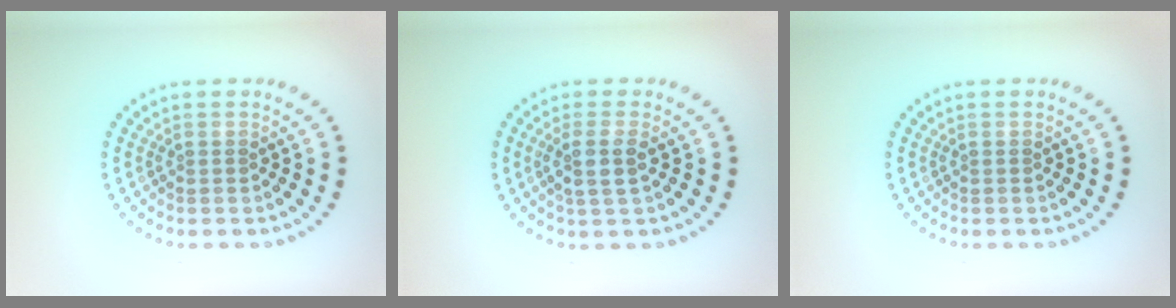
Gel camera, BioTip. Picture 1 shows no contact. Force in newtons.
{"total": 2.3, "press": 2.0, "slide": 1.1}
{"total": 0.0}